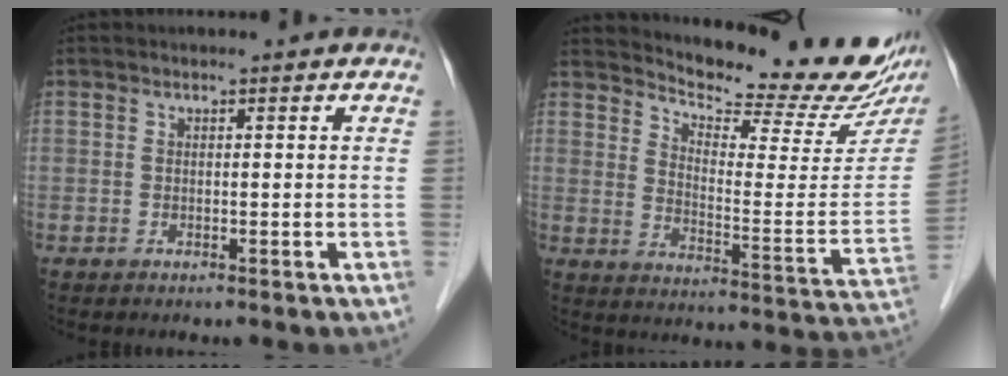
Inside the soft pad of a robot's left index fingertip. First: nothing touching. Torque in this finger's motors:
{"motor_torque": [0.30, -0.35, 0.19, 0.02]}